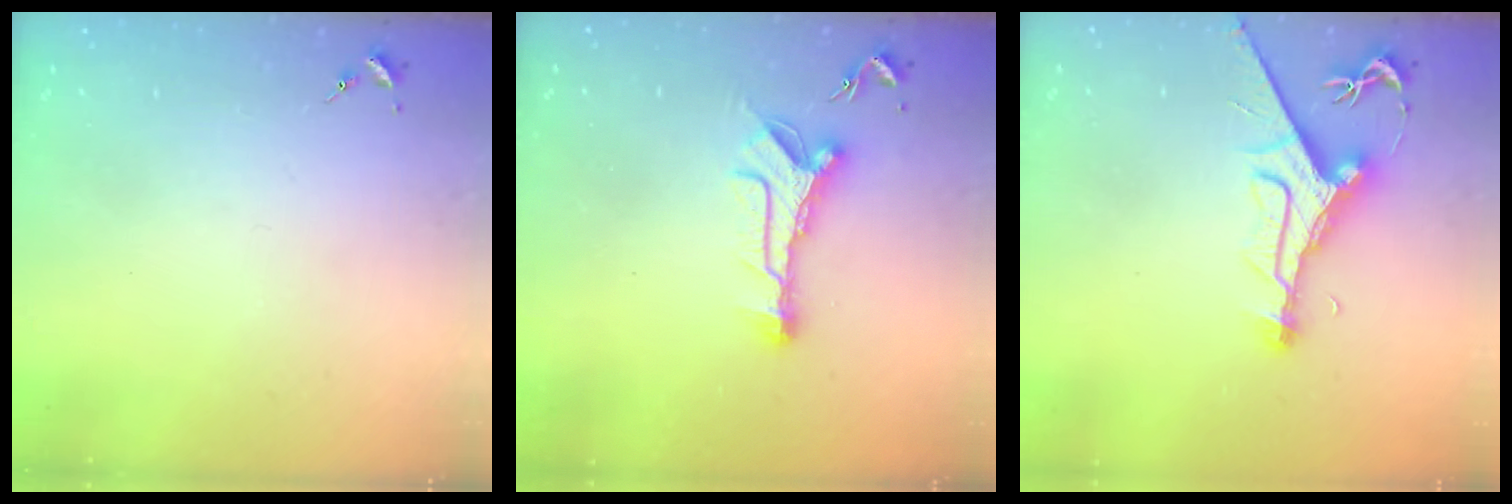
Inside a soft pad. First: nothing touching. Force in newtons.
{"total": 11.4, "press": 11.4, "slide": 0.8}
{"total": 10.5, "press": 10.5, "slide": 0.8}